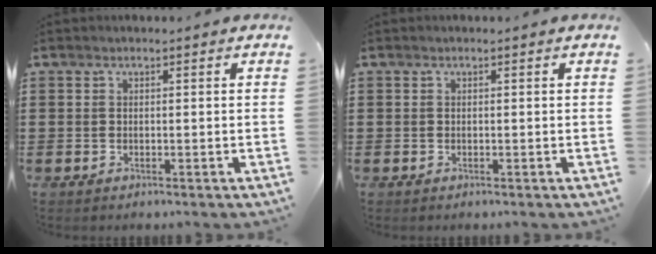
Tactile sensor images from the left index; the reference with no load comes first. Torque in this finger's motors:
{"motor_torque": [0.00, 0.00, 0.00, 0.00]}